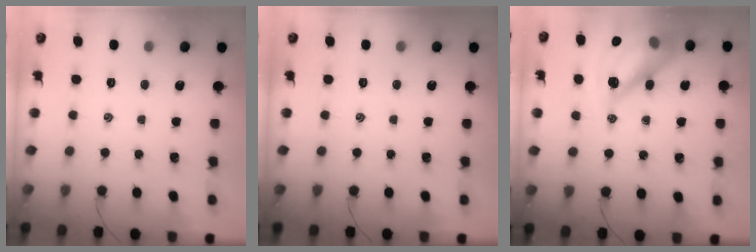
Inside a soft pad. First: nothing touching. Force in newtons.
{"total": 0.0}
{"total": 17.6, "press": 17.1, "slide": 3.9}